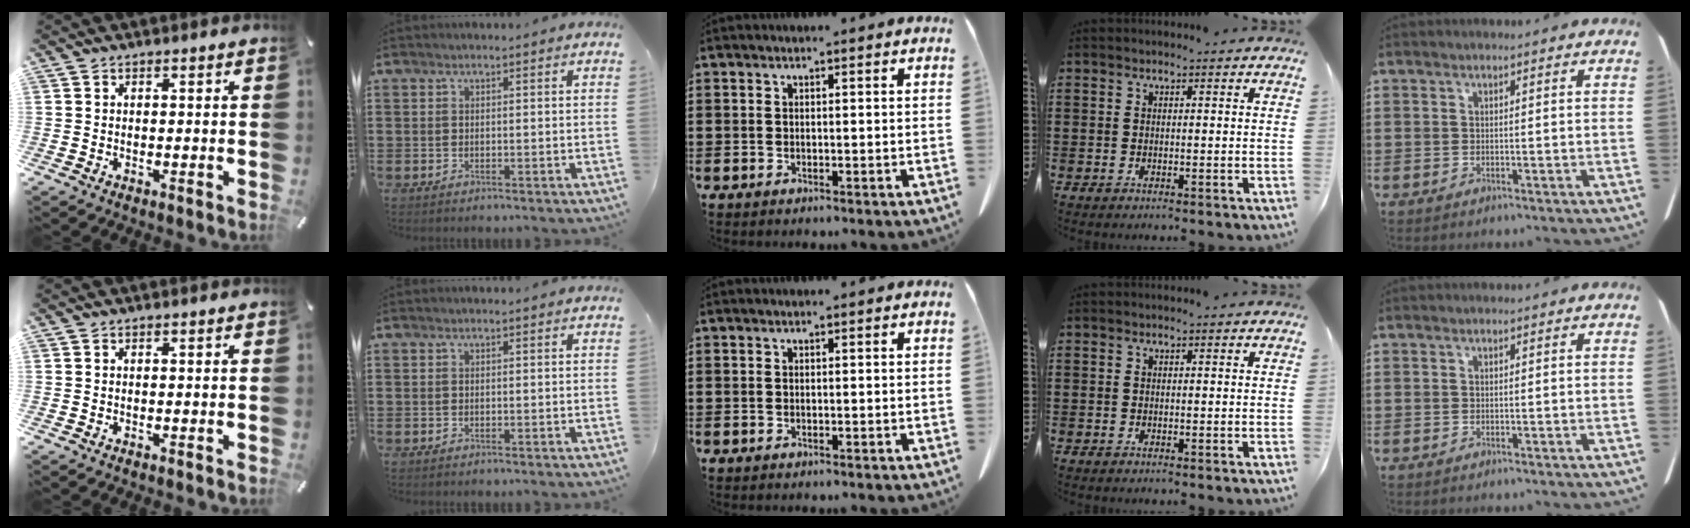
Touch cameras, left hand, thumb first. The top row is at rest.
{}